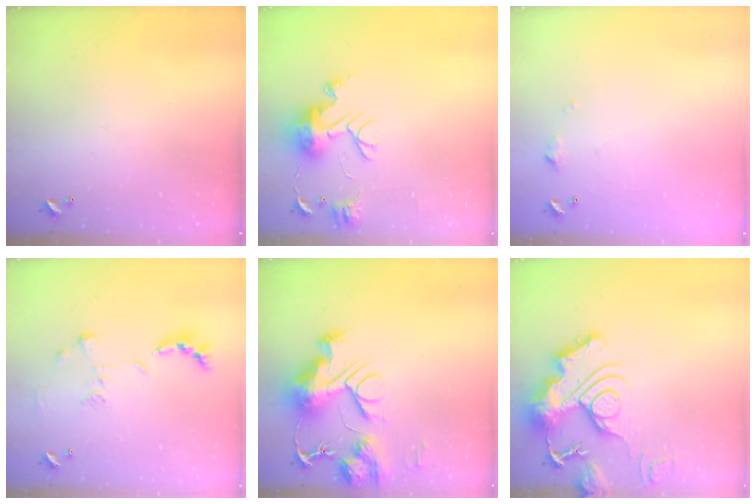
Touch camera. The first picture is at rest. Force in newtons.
{"total": 10.8, "press": 10.8, "slide": 1.2}
{"total": 5.0, "press": 4.9, "slide": 0.8}
{"total": 1.1, "press": 1.0, "slide": 0.4}
{"total": 14.8, "press": 14.7, "slide": 1.3}
{"total": 17.0, "press": 16.9, "slide": 1.8}